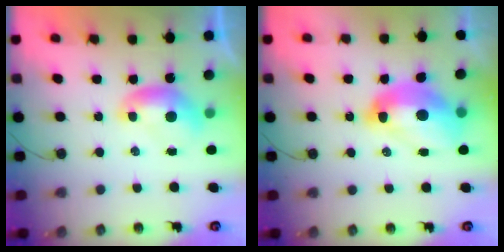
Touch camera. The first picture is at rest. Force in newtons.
{"total": 9.3, "press": 9.2, "slide": 1.2}